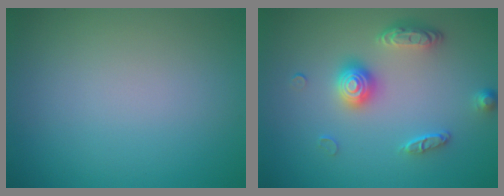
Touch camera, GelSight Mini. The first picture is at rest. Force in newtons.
{"total": 3.5, "press": 3.0, "slide": 1.8}